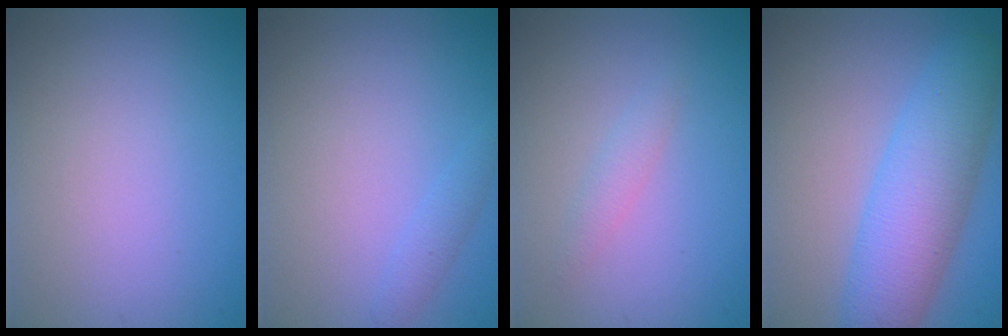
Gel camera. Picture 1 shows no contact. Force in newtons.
{"total": 1.1, "press": 1.1, "slide": 0.1}
{"total": 1.2, "press": 1.2, "slide": 0.0}
{"total": 7.0, "press": 7.0, "slide": 0.1}